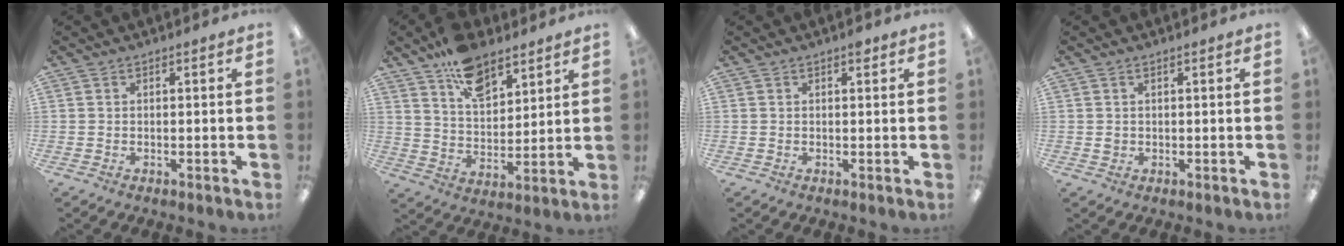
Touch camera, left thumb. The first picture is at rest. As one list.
[{"total": 12.3, "force": [8.7, 6.5, 5.8], "torque": [-0.092, -0.047, 0.159]}, {"total": 1.5, "force": [0.9, 0.6, 1.0], "torque": [-0.007, -0.003, 0.011]}, {"total": 1.1, "force": [0.4, 0.9, 0.5], "torque": [-0.012, 0.004, 0.006]}]